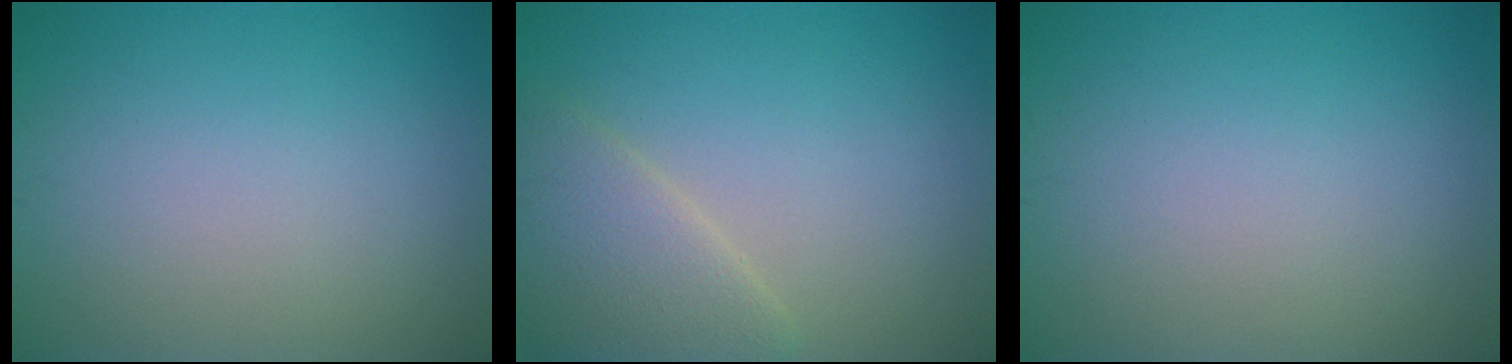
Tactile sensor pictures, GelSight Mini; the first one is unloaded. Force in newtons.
{"total": 4.1, "press": 4.0, "slide": 0.2}
{"total": 0.0}